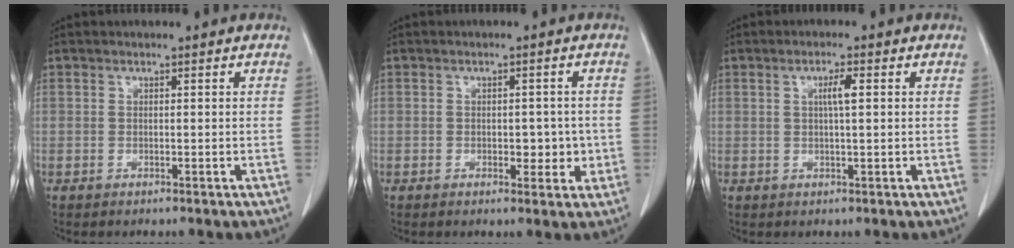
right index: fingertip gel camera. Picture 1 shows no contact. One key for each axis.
{"total": 3.6, "fx": -0.5, "fy": 2.2, "fz": 2.8, "tx": -0.025, "ty": 0.004, "tz": -0.001}
{"total": 2.6, "fx": 0.6, "fy": 0.1, "fz": 2.6, "tx": -0.046, "ty": 0.002, "tz": 0.010}